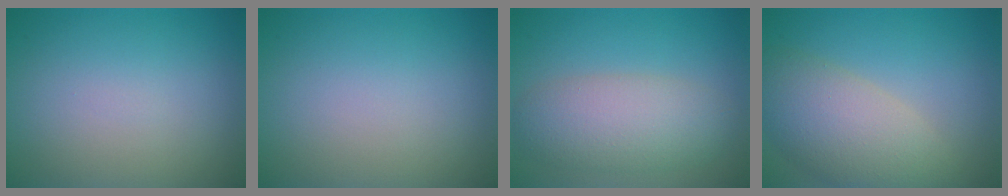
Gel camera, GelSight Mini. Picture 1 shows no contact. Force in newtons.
{"total": 0.0}
{"total": 5.4, "press": 5.4, "slide": 0.2}
{"total": 6.9, "press": 6.9, "slide": 0.5}